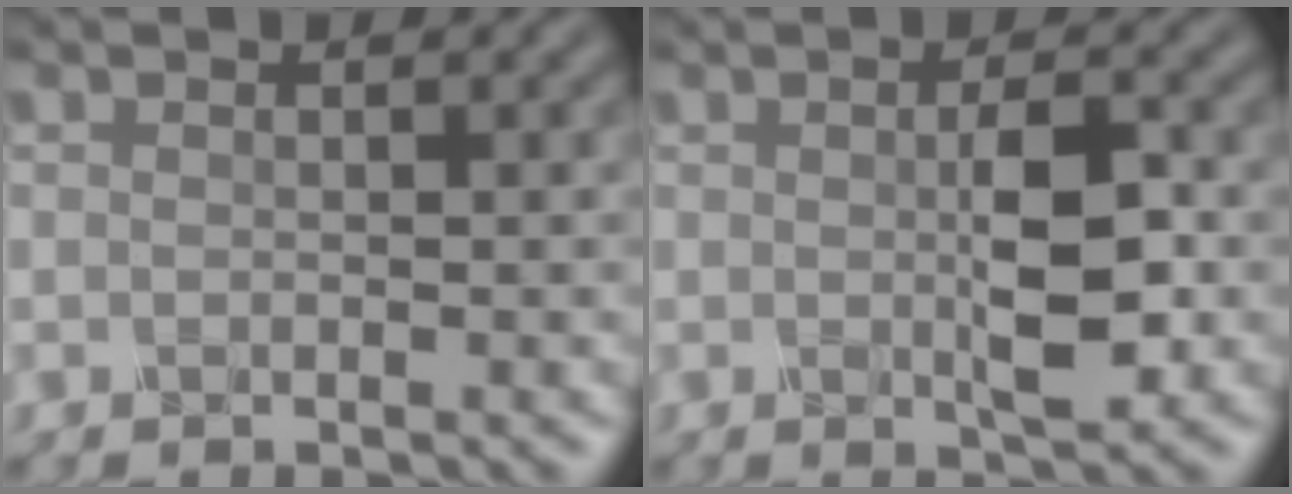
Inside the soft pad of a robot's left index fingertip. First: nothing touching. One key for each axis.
{"total": 3.7, "fx": -0.1, "fy": 0.8, "fz": 3.6, "tx": -0.071, "ty": 0.004, "tz": 0.001}